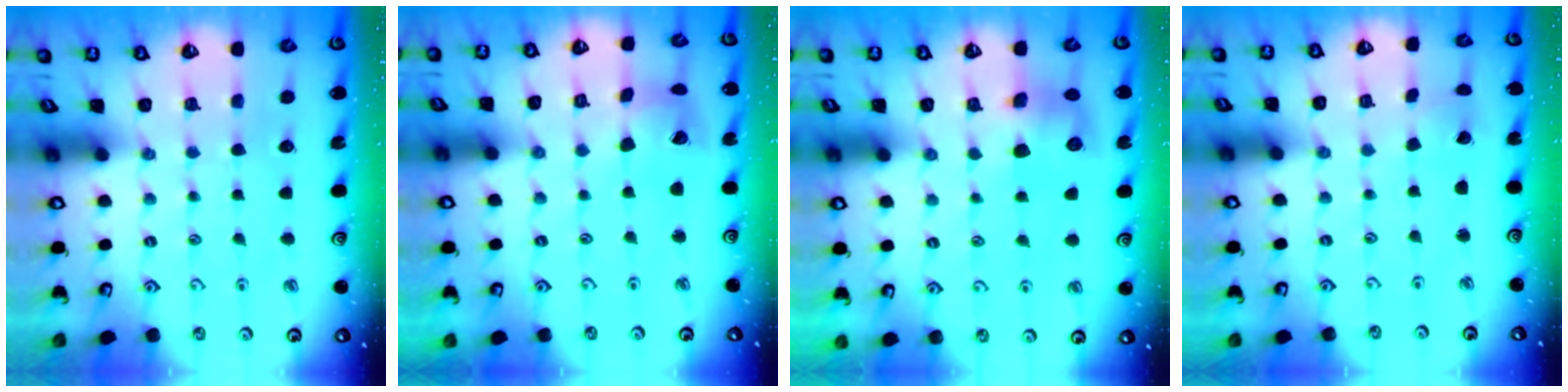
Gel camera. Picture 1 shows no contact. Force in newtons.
{"total": 9.7, "press": 9.6, "slide": 1.3}
{"total": 8.5, "press": 8.5, "slide": 0.4}
{"total": 0.7, "press": 0.7, "slide": 0.1}